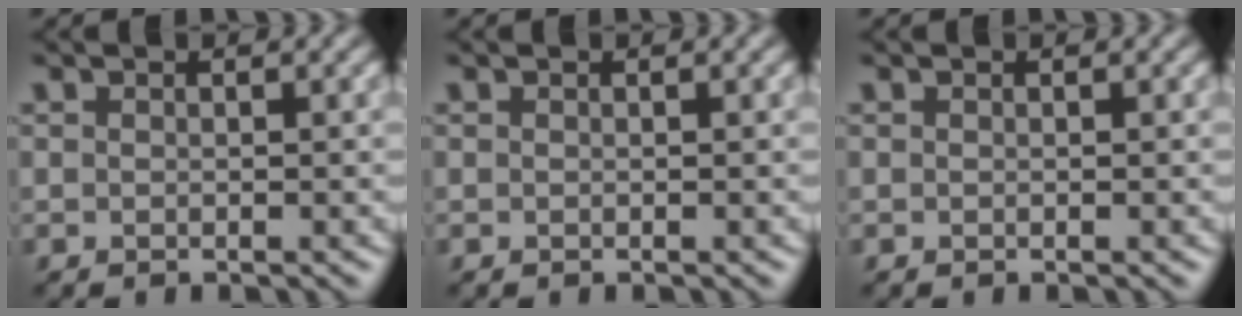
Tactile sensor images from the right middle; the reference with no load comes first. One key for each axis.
{"total": 0.0}
{"total": 0.0}